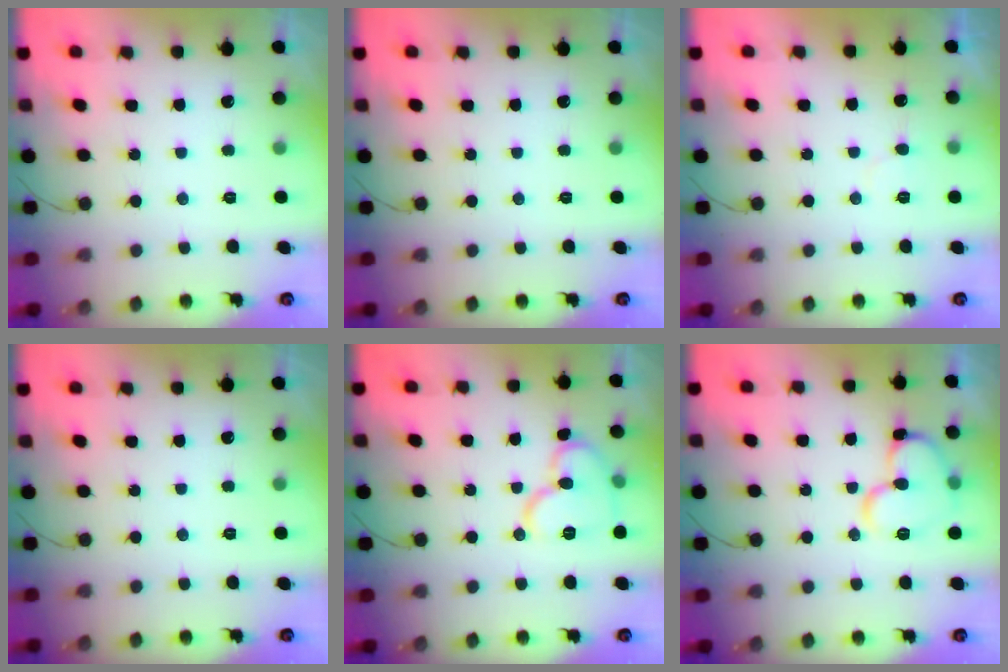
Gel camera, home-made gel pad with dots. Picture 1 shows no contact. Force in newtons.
{"total": 0.0}
{"total": 5.2, "press": 5.1, "slide": 0.4}
{"total": 0.0}
{"total": 12.0, "press": 11.9, "slide": 0.9}
{"total": 12.5, "press": 12.3, "slide": 1.9}